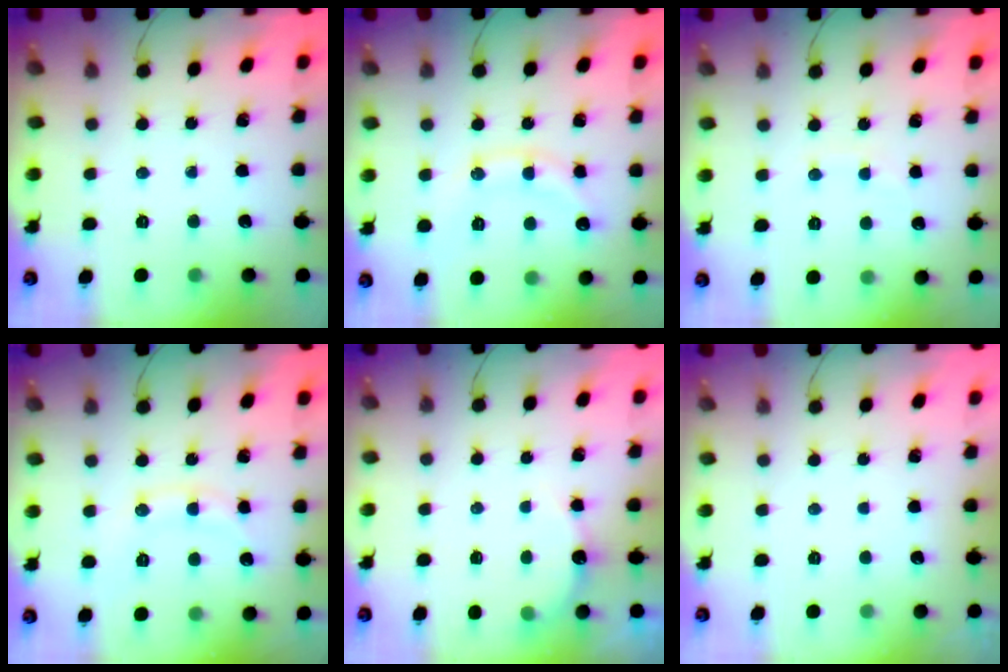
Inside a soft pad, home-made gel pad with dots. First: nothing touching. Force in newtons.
{"total": 12.6, "press": 12.6, "slide": 0.5}
{"total": 4.1, "press": 3.9, "slide": 1.1}
{"total": 8.9, "press": 8.8, "slide": 0.8}
{"total": 3.8, "press": 3.7, "slide": 0.8}
{"total": 2.9, "press": 2.9, "slide": 0.1}